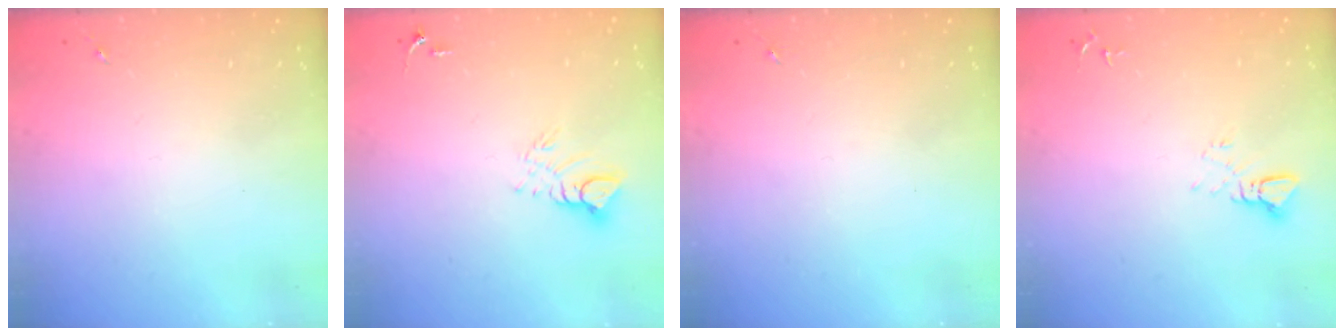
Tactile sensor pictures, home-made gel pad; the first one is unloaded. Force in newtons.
{"total": 6.3, "press": 6.3, "slide": 0.7}
{"total": 0.0}
{"total": 2.7, "press": 2.7, "slide": 0.1}